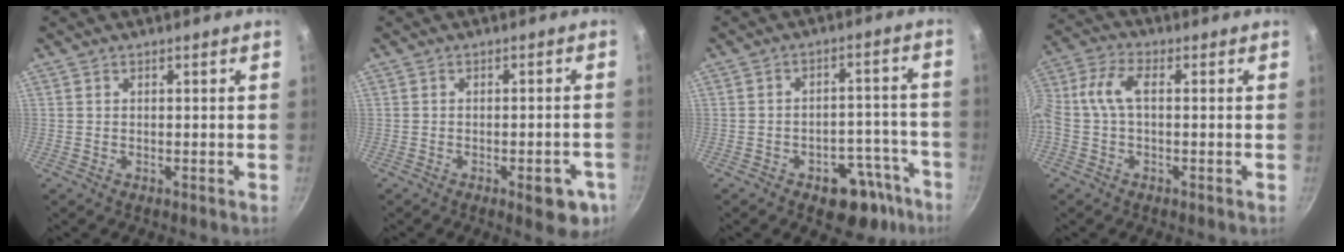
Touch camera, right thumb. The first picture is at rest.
{"total": 6.2, "force": [-3.0, 2.4, 4.9], "torque": [-0.043, 0.013, -0.033]}
{"total": 10.9, "force": [-6.7, 6.0, 6.1], "torque": [-0.047, 0.061, -0.087]}
{"total": 10.1, "force": [0.5, 5.4, 8.5], "torque": [-0.199, 0.029, 0.006]}